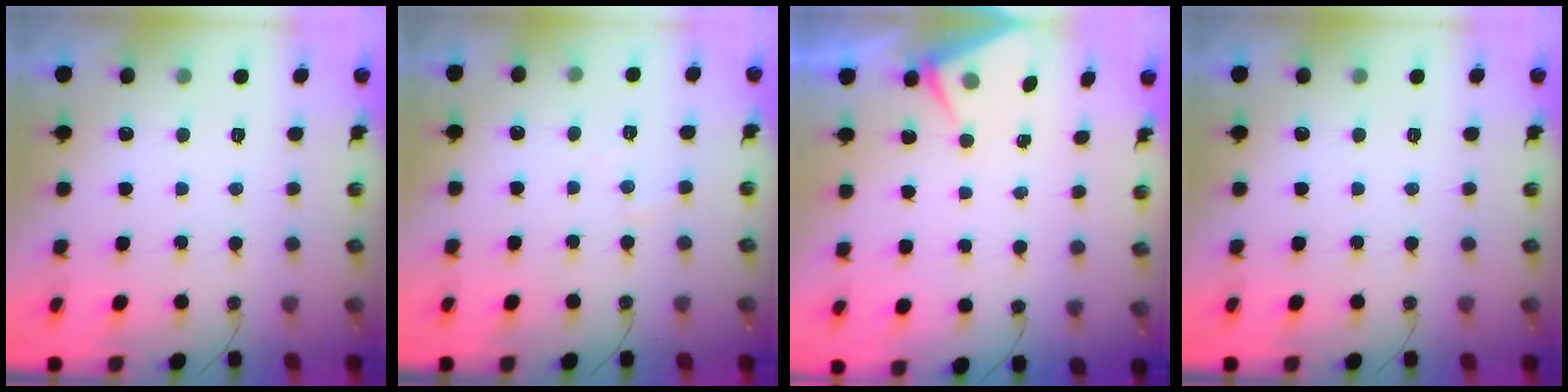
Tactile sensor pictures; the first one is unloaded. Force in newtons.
{"total": 4.0, "press": 3.9, "slide": 0.6}
{"total": 4.8, "press": 4.7, "slide": 0.6}
{"total": 0.0}